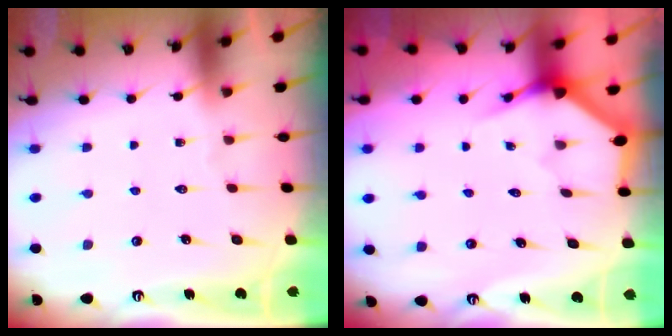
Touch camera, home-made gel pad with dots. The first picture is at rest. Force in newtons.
{"total": 3.4, "press": 3.4, "slide": 0.2}